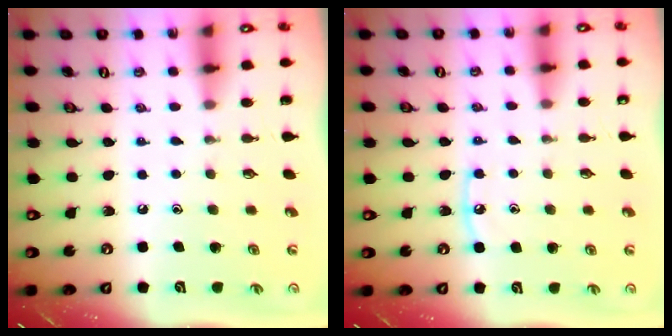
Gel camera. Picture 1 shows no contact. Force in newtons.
{"total": 5.7, "press": 5.7, "slide": 0.6}